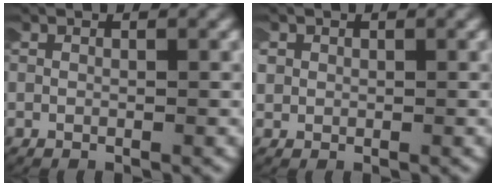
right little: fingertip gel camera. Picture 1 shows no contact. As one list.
[{"total": 1.8, "force": [0.3, 1.7, 0.6], "torque": [-0.024, 0.003, 0.003]}]